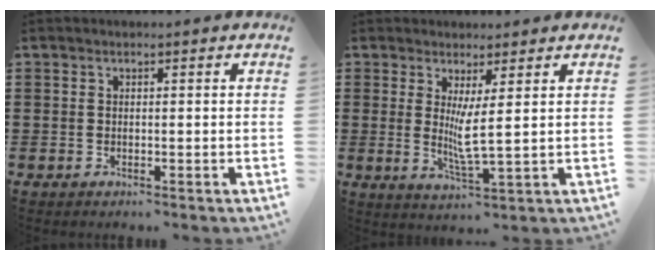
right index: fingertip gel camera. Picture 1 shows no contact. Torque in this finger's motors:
{"motor_torque": [0.18, -0.11, 0.21, 0.04]}